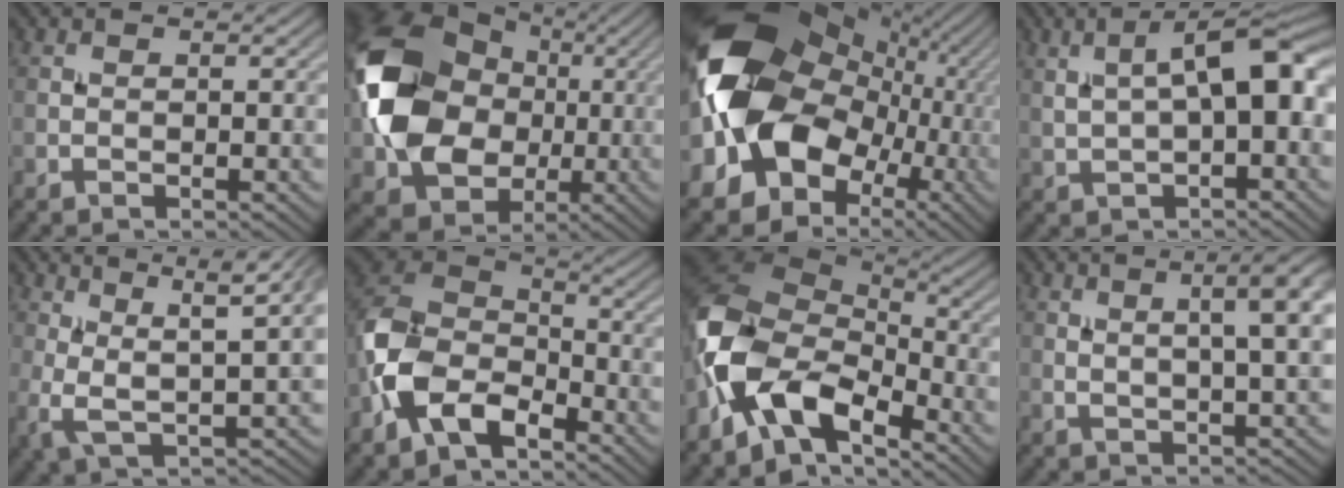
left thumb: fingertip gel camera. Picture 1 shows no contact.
{"total": 15.2, "force": [0.4, 12.5, 8.6], "torque": [-0.196, -0.005, -0.007]}
{"total": 20.2, "force": [0.4, 15.6, 12.8], "torque": [-0.276, -0.020, 0.028]}
{"total": 8.7, "force": [1.5, 3.1, 8.0], "torque": [-0.145, 0.012, 0.030]}
{"total": 9.6, "force": [2.6, 2.8, 8.8], "torque": [-0.179, 0.009, 0.053]}
{"total": 11.9, "force": [-5.6, 7.1, 7.8], "torque": [-0.179, -0.009, -0.124]}
{"total": 13.3, "force": [-6.1, 7.1, 9.4], "torque": [-0.202, -0.009, -0.127]}
{"total": 8.4, "force": [3.2, 1.9, 7.6], "torque": [-0.090, 0.025, 0.044]}